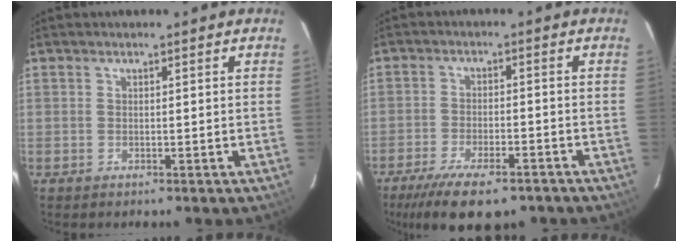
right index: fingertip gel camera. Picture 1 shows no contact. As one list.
[{"total": 13.9, "force": [-10.2, 4.5, 8.2], "torque": [-0.177, -0.036, -0.161]}]